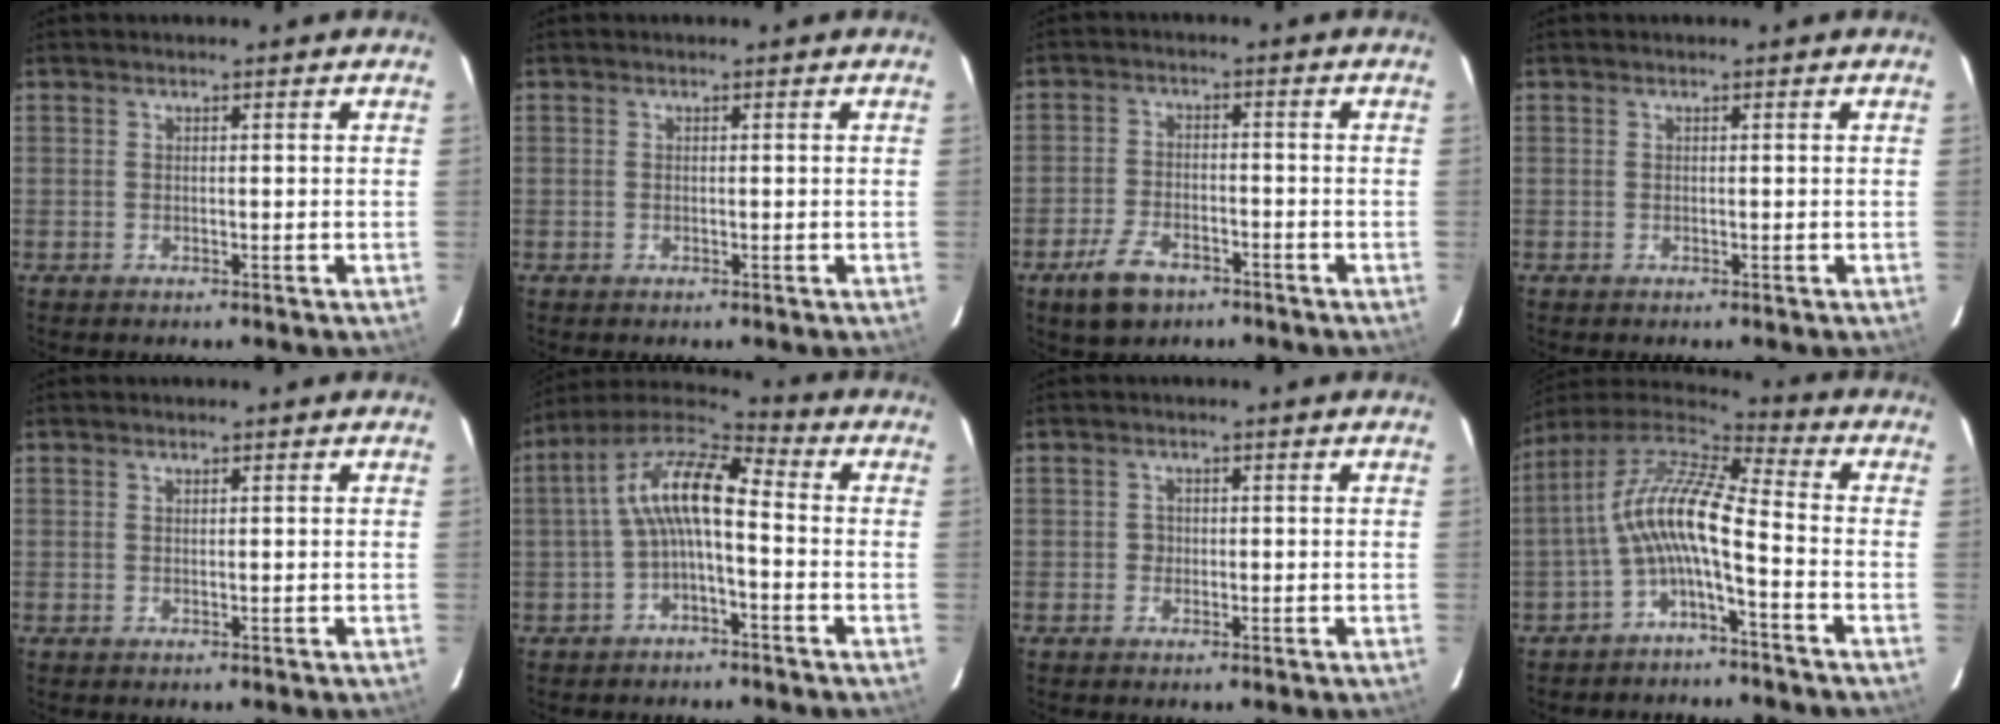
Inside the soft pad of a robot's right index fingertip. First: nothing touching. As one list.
[{"total": 0.0}, {"total": 7.4, "force": [-4.9, 3.9, 4.0], "torque": [-0.106, -0.003, -0.085]}, {"total": 0.0}, {"total": 0.0}, {"total": 10.6, "force": [-1.3, 3.4, 9.9], "torque": [-0.201, 0.024, -0.030]}, {"total": 1.4, "force": [-0.4, 1.3, 0.1], "torque": [0.000, 0.003, -0.005]}, {"total": 11.6, "force": [-2.8, 2.2, 11.0], "torque": [-0.220, 0.016, -0.059]}]